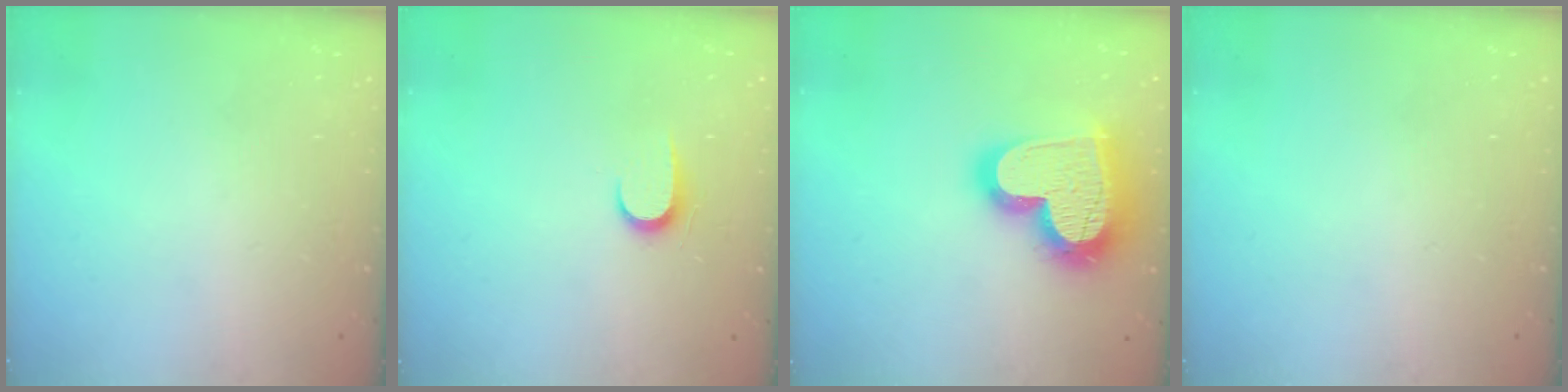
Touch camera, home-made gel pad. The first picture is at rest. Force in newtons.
{"total": 6.1, "press": 6.1, "slide": 0.6}
{"total": 25.1, "press": 25.0, "slide": 2.2}
{"total": 0.0}